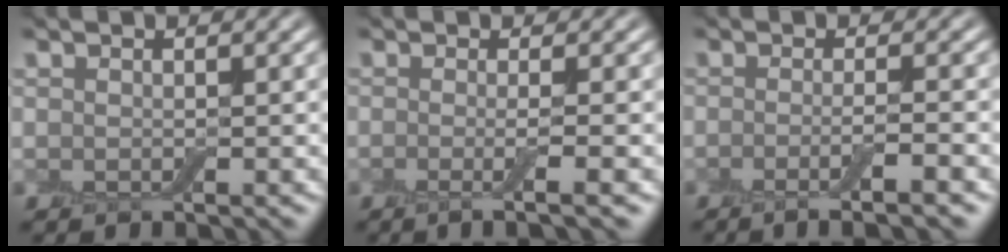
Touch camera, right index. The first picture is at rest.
{"total": 2.9, "force": [-0.5, 0.7, 2.8], "torque": [-0.037, -0.008, -0.016]}
{"total": 3.5, "force": [-1.5, 0.6, 3.1], "torque": [-0.043, -0.004, -0.033]}